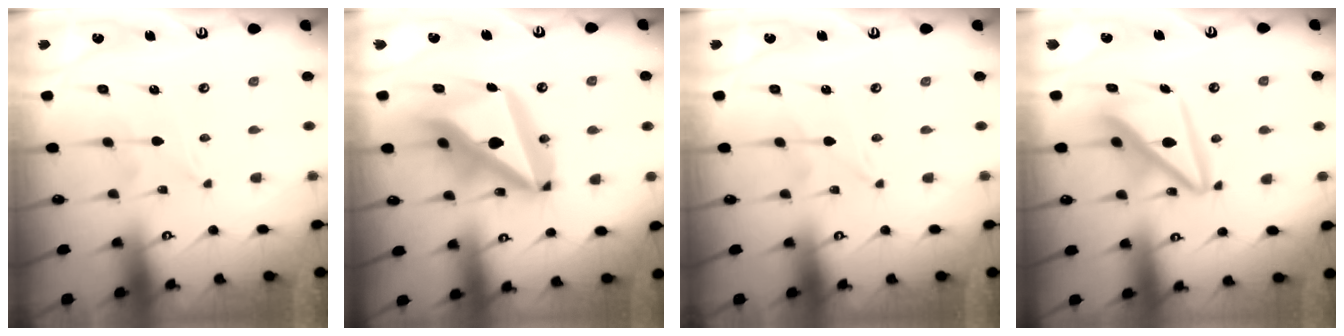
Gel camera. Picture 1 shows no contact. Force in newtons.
{"total": 23.1, "press": 22.9, "slide": 2.7}
{"total": 0.0}
{"total": 12.5, "press": 12.4, "slide": 1.3}